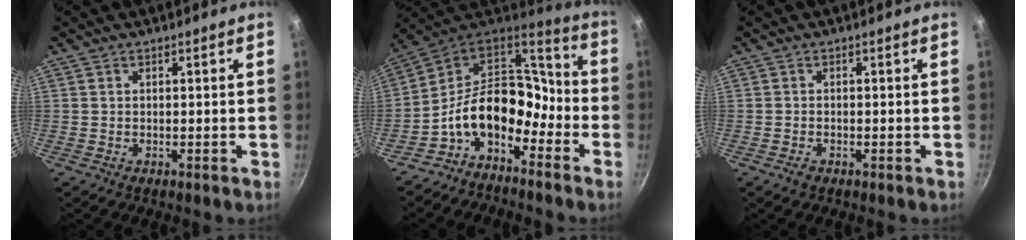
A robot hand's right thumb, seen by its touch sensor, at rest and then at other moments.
{"total": 15.3, "force": [-6.3, 9.9, 9.7], "torque": [-0.135, 0.078, -0.136]}
{"total": 1.3, "force": [-0.8, 0.7, 0.7], "torque": [-0.018, 0.003, -0.015]}